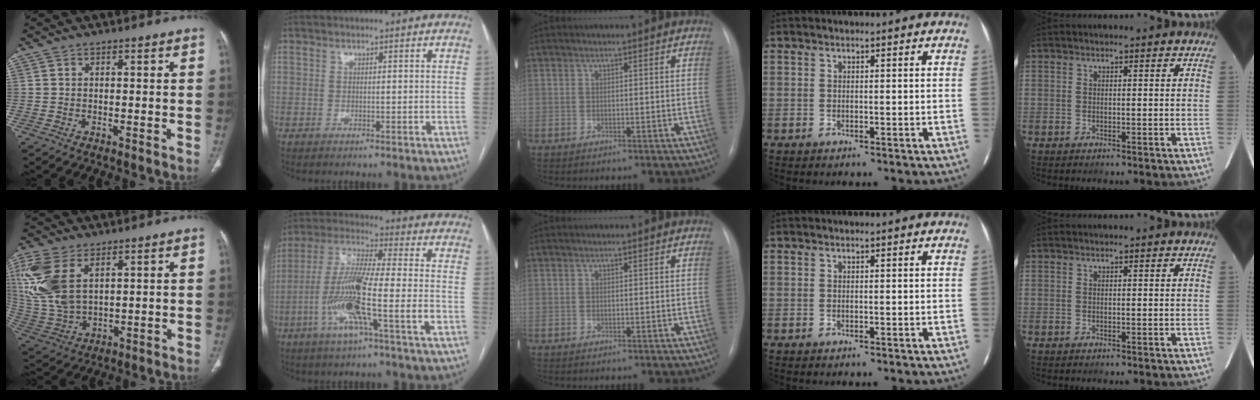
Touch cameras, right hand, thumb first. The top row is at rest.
{"thumb": {"total": 15.4, "force": [5.9, 8.8, 11.2], "torque": [-0.259, -0.014, 0.131]}, "index": {"total": 14.6, "force": [-4.6, 0.4, 13.8], "torque": [-0.276, -0.003, -0.092]}}